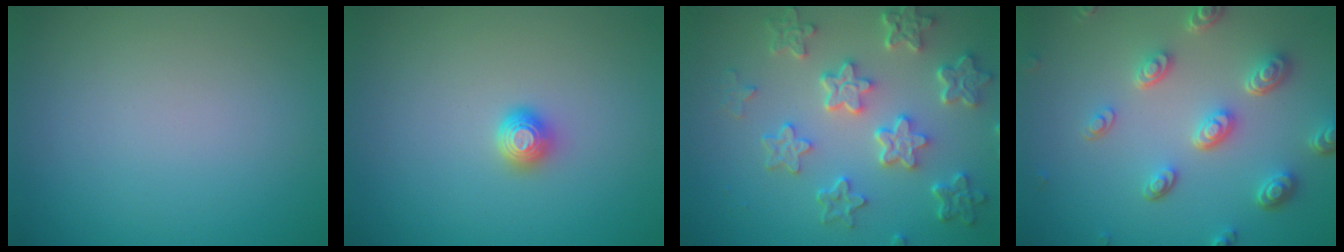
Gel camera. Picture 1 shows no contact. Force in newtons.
{"total": 1.4, "press": 1.2, "slide": 0.7}
{"total": 6.6, "press": 4.9, "slide": 4.4}
{"total": 5.2, "press": 3.9, "slide": 3.5}